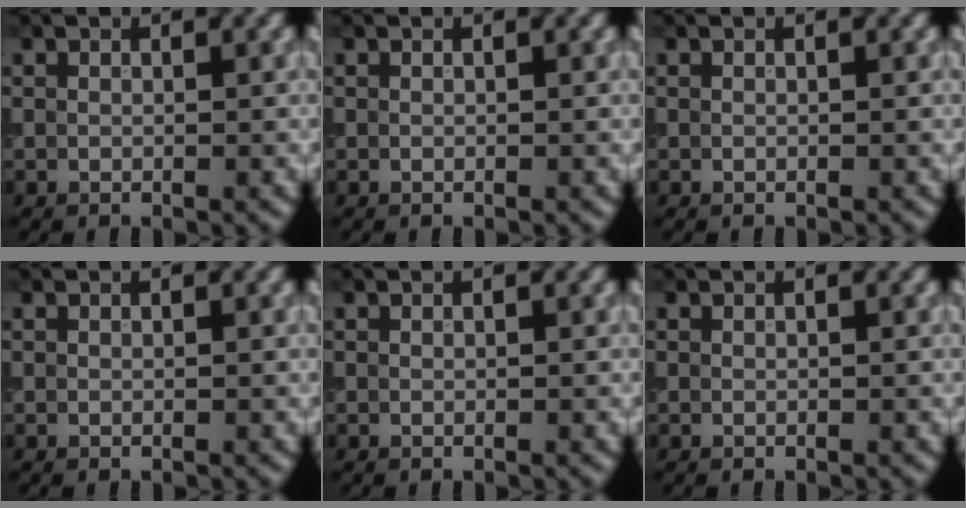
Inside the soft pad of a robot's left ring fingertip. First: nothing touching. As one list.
[{"total": 0.0}, {"total": 0.0}, {"total": 0.0}, {"total": 0.0}, {"total": 0.0}]